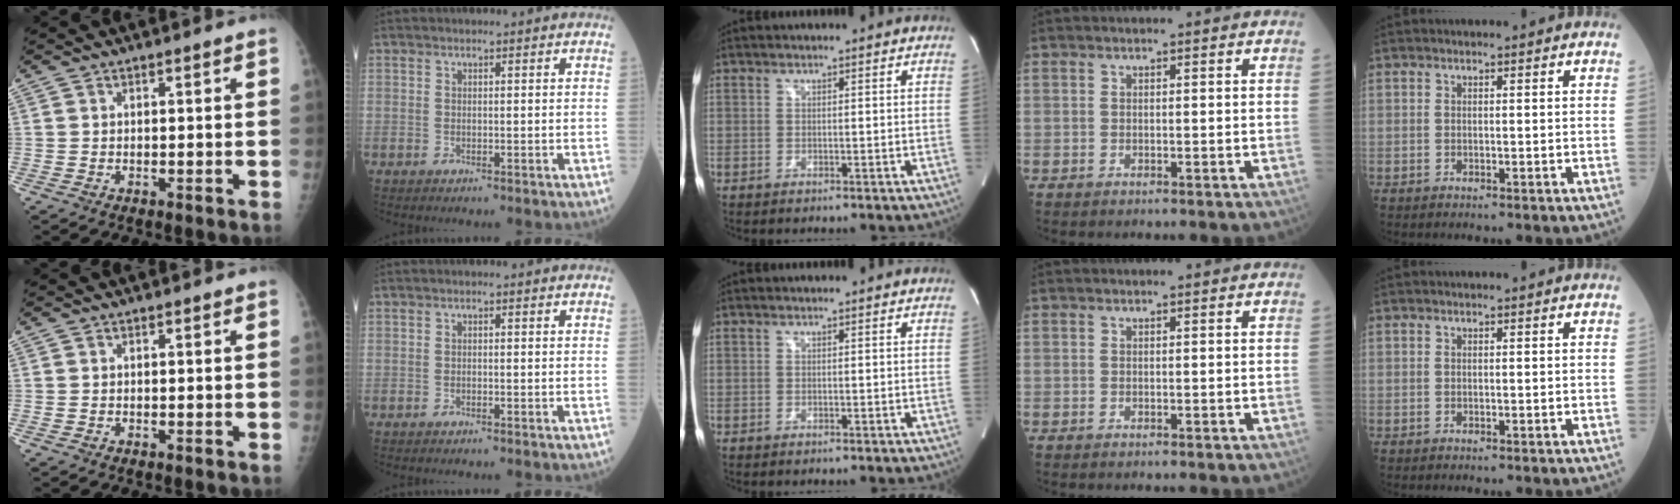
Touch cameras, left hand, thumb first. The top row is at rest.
{}